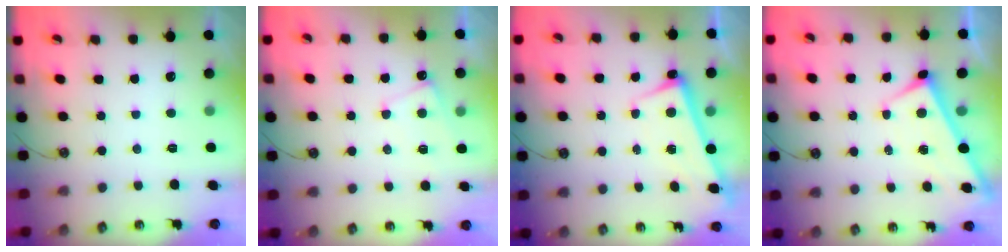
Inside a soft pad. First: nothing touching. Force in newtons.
{"total": 3.8, "press": 3.8, "slide": 0.5}
{"total": 2.7, "press": 2.5, "slide": 1.0}
{"total": 1.6, "press": 1.6, "slide": 0.1}